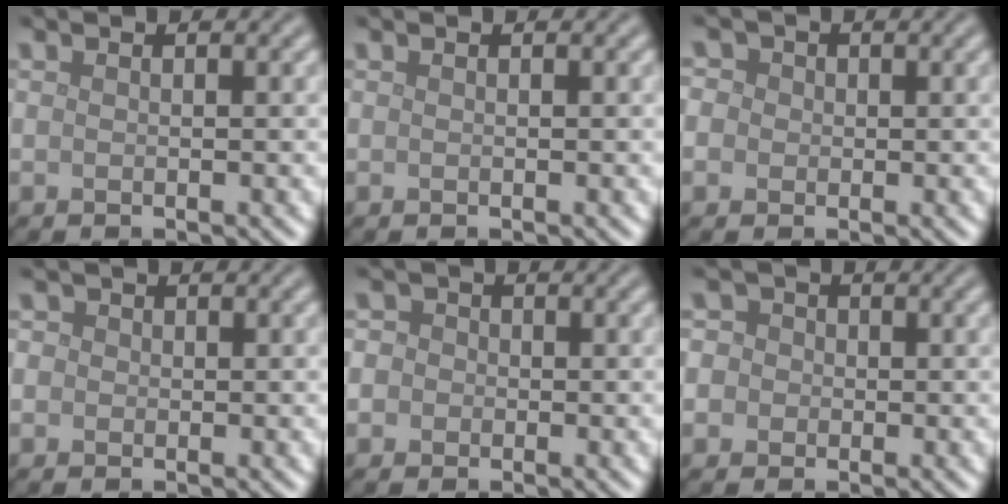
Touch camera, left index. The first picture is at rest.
{"total": 0.0}
{"total": 4.3, "force": [1.2, 3.8, 1.8], "torque": [-0.025, 0.032, -0.010]}
{"total": 2.1, "force": [0.6, 1.9, 0.9], "torque": [-0.001, 0.016, -0.011]}
{"total": 3.8, "force": [0.5, 3.5, 1.4], "torque": [0.000, 0.032, -0.029]}
{"total": 5.0, "force": [0.7, 4.7, 1.8], "torque": [-0.023, 0.040, -0.023]}